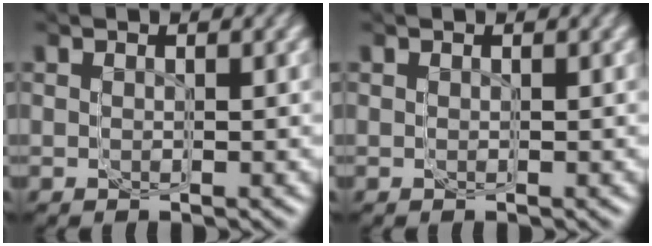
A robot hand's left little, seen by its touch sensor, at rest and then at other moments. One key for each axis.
{"total": 0.0}